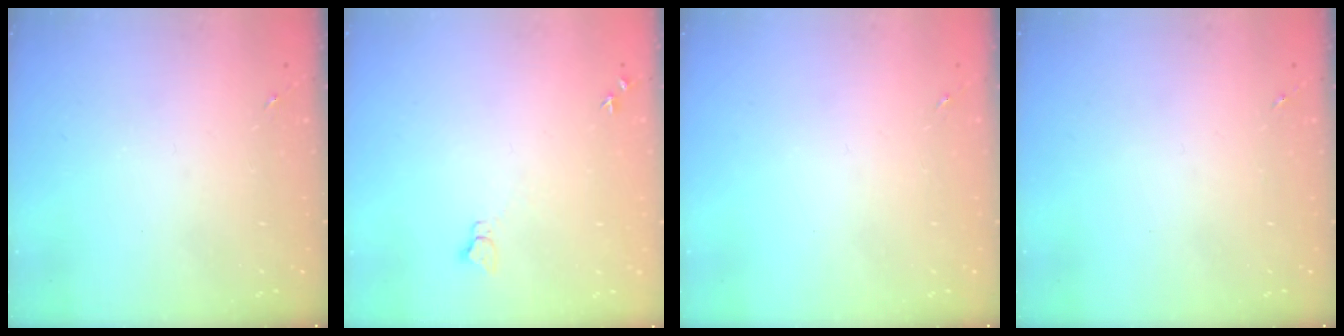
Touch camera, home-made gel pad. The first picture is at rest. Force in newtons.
{"total": 4.1, "press": 4.0, "slide": 0.5}
{"total": 0.0}
{"total": 0.0}